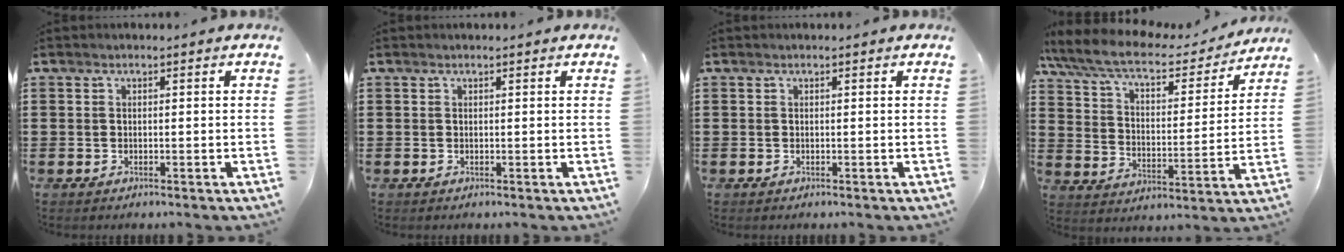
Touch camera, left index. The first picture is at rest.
{"total": 0.0}
{"total": 0.0}
{"total": 8.8, "force": [7.3, 1.8, 4.5], "torque": [-0.115, -0.037, 0.125]}